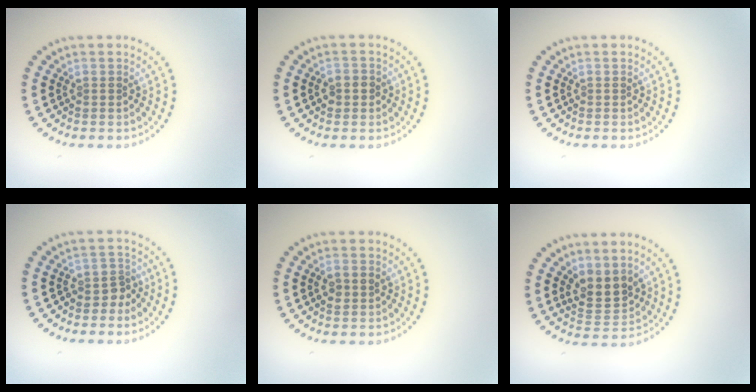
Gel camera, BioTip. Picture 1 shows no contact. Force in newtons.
{"total": 1.6, "press": 1.5, "slide": 0.4}
{"total": 0.0}
{"total": 1.9, "press": 1.5, "slide": 1.2}
{"total": 1.5, "press": 1.4, "slide": 0.3}
{"total": 3.1, "press": 2.8, "slide": 1.4}